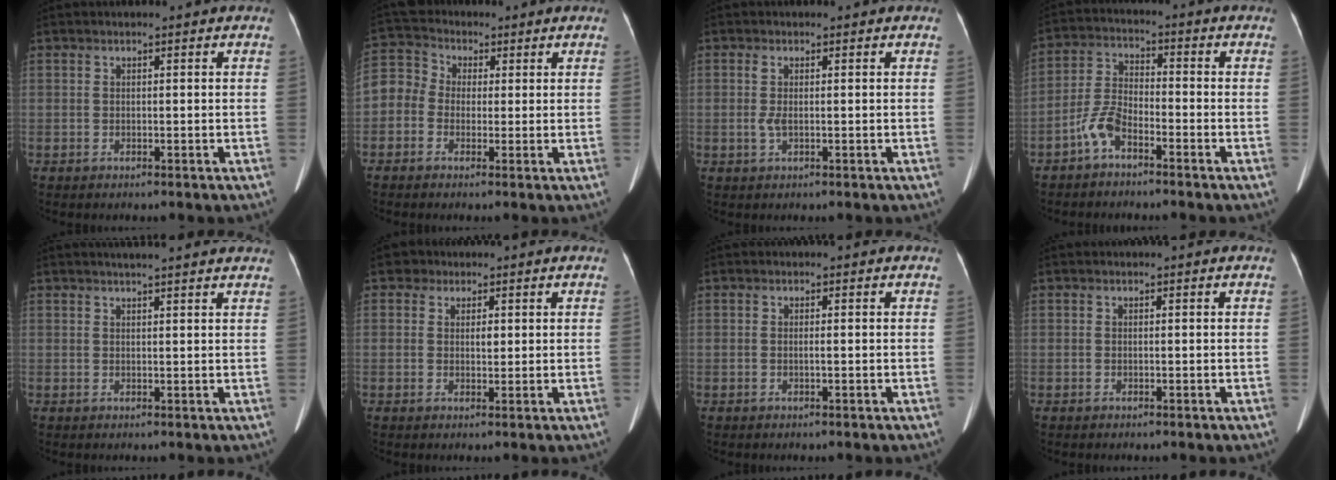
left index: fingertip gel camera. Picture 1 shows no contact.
{"total": 9.0, "force": [0.7, 8.4, 3.1], "torque": [-0.098, 0.050, 0.010]}
{"total": 1.9, "force": [0.0, 0.6, 1.8], "torque": [-0.043, -0.003, 0.005]}
{"total": 5.4, "force": [-3.7, 2.0, 3.4], "torque": [-0.086, 0.009, -0.075]}
{"total": 8.4, "force": [7.4, 0.4, 3.9], "torque": [-0.051, 0.021, 0.078]}
{"total": 3.0, "force": [1.2, 2.5, 1.2], "torque": [-0.018, 0.004, 0.018]}
{"total": 0.5, "force": [-0.1, 0.0, 0.5], "torque": [-0.010, 0.000, 0.000]}
{"total": 0.0}